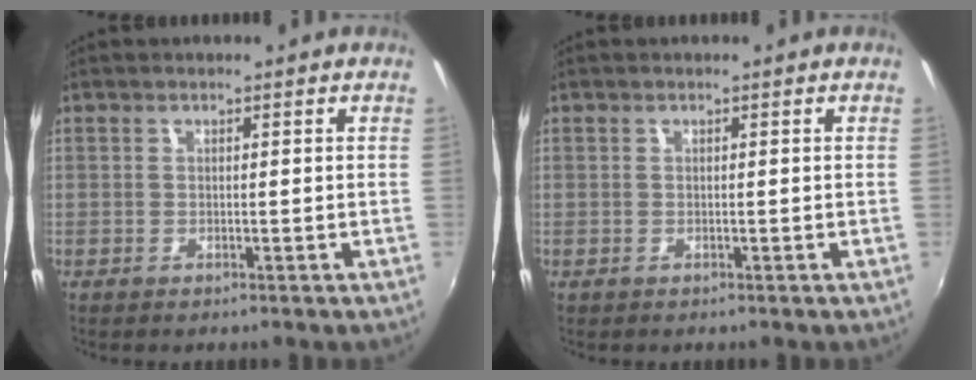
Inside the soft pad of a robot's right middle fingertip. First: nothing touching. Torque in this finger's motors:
{"motor_torque": [0.72, -0.56, -0.01, 0.02]}